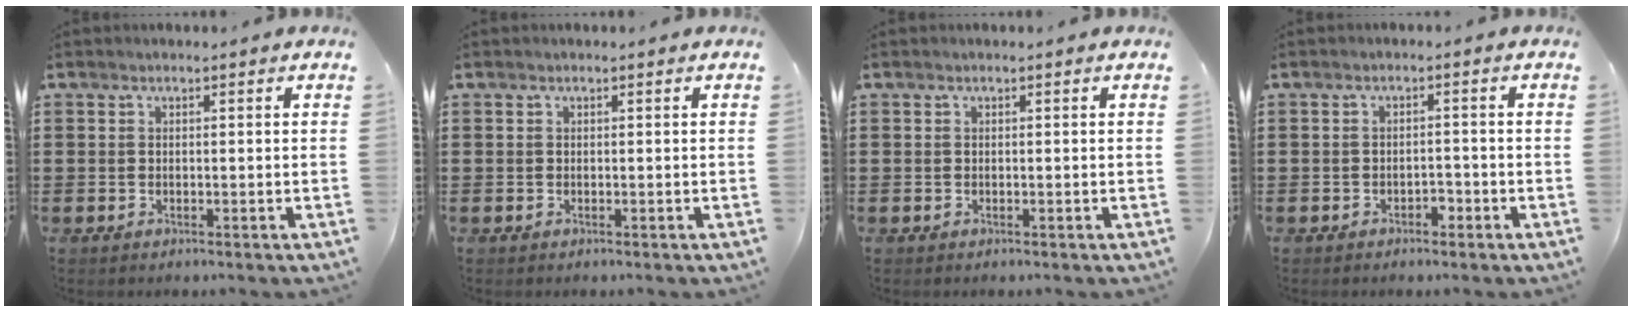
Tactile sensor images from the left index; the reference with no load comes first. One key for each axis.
{"total": 0.0}
{"total": 0.0}
{"total": 1.6, "fx": -1.3, "fy": 0.7, "fz": 0.6, "tx": -0.019, "ty": -0.001, "tz": -0.029}